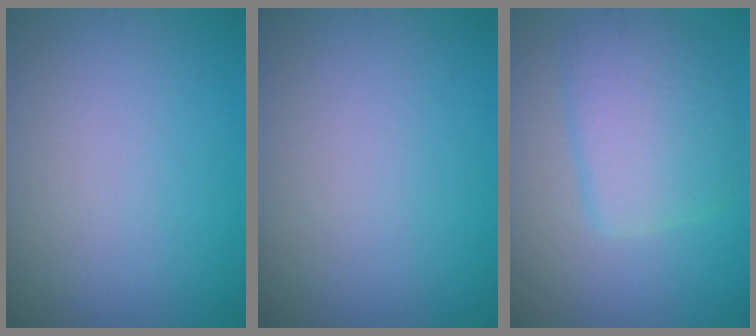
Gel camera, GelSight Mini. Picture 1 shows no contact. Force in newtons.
{"total": 0.0}
{"total": 5.2, "press": 5.2, "slide": 0.1}